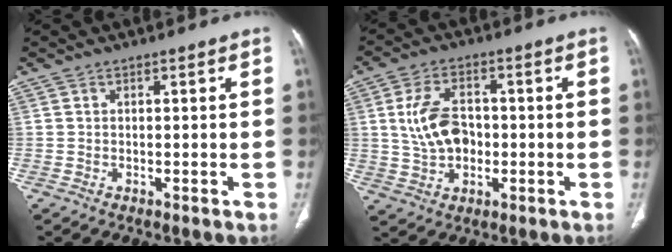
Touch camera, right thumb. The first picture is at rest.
{"total": 9.6, "force": [0.1, 6.5, 7.0], "torque": [-0.120, 0.013, 0.005]}